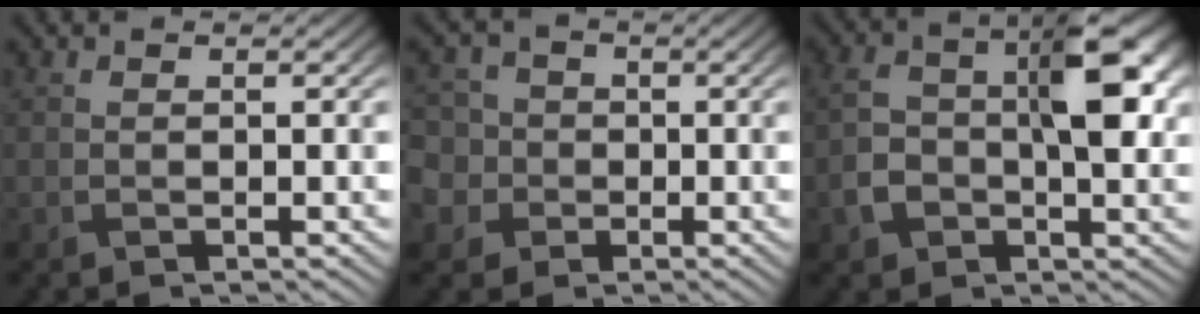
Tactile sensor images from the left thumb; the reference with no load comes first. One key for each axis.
{"total": 7.4, "fx": -0.6, "fy": 6.9, "fz": 2.6, "tx": -0.095, "ty": 0.013, "tz": -0.049}
{"total": 9.4, "fx": -0.4, "fy": 5.7, "fz": 7.5, "tx": -0.143, "ty": 0.005, "tz": -0.010}